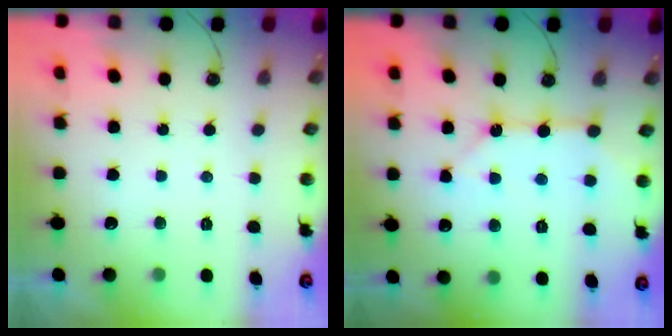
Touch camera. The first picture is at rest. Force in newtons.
{"total": 10.8, "press": 10.8, "slide": 1.0}